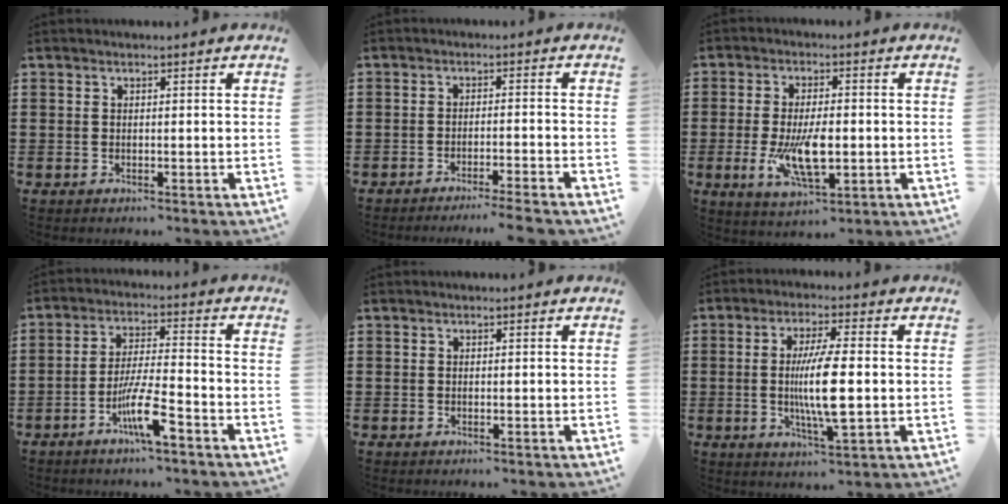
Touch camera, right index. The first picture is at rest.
{"total": 3.0, "force": [-2.7, -0.6, 1.0], "torque": [-0.019, -0.005, -0.055]}
{"total": 9.4, "force": [-1.6, 3.8, 8.4], "torque": [-0.165, -0.014, -0.027]}
{"total": 8.2, "force": [-4.4, 1.1, 6.8], "torque": [-0.134, -0.006, -0.081]}
{"total": 0.0}
{"total": 9.2, "force": [-0.7, 1.9, 9.0], "torque": [-0.175, -0.013, -0.016]}